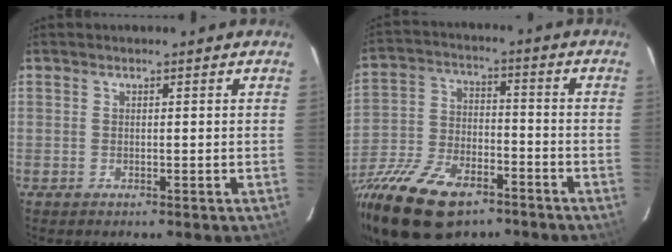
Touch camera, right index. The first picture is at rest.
{"total": 21.7, "force": [-14.2, 10.2, 12.8], "torque": [-0.279, -0.033, -0.248]}